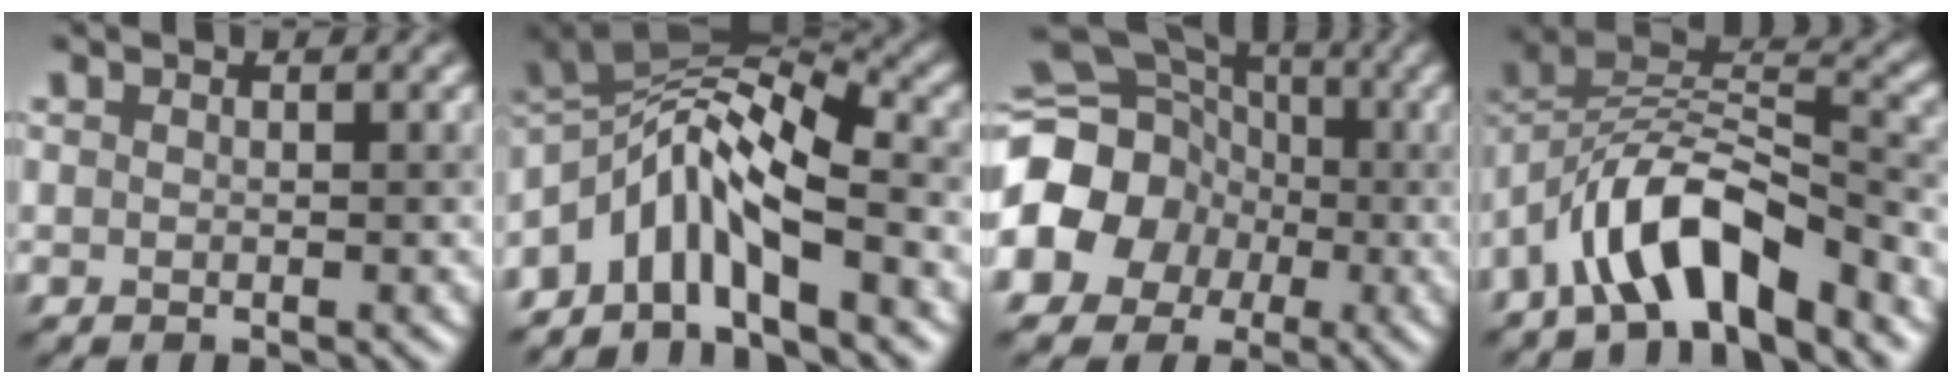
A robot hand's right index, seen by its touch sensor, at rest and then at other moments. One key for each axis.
{"total": 9.5, "fx": -3.1, "fy": 3.6, "fz": 8.2, "tx": -0.135, "ty": 0.026, "tz": -0.071}
{"total": 13.2, "fx": -2.6, "fy": 11.8, "fz": 5.2, "tx": -0.110, "ty": 0.001, "tz": -0.071}
{"total": 7.9, "fx": -4.7, "fy": 3.3, "fz": 5.5, "tx": -0.076, "ty": 0.014, "tz": -0.086}